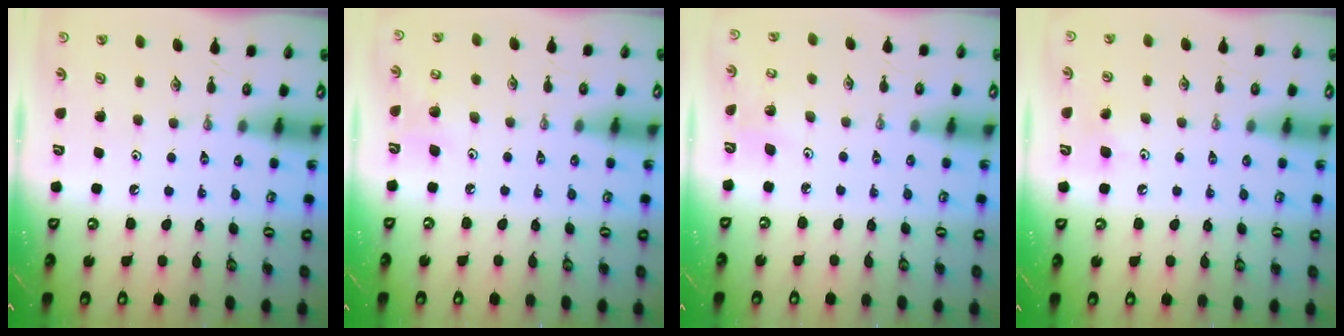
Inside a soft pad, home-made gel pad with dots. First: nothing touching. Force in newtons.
{"total": 7.2, "press": 7.0, "slide": 1.5}
{"total": 3.7, "press": 3.6, "slide": 0.9}
{"total": 5.8, "press": 5.6, "slide": 1.5}